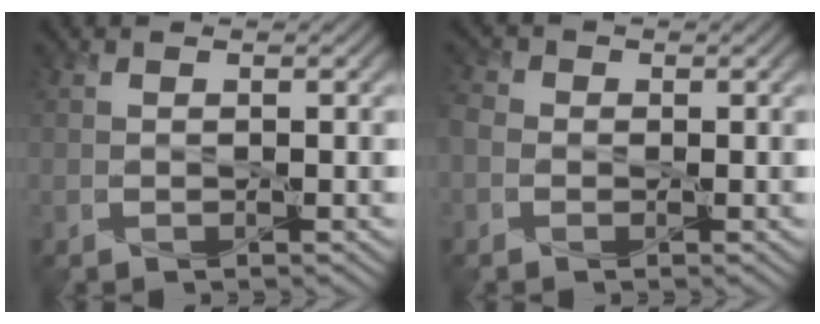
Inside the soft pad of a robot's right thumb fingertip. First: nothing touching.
{"total": 2.6, "force": [-0.7, 2.2, 1.1], "torque": [-0.032, 0.002, -0.023]}